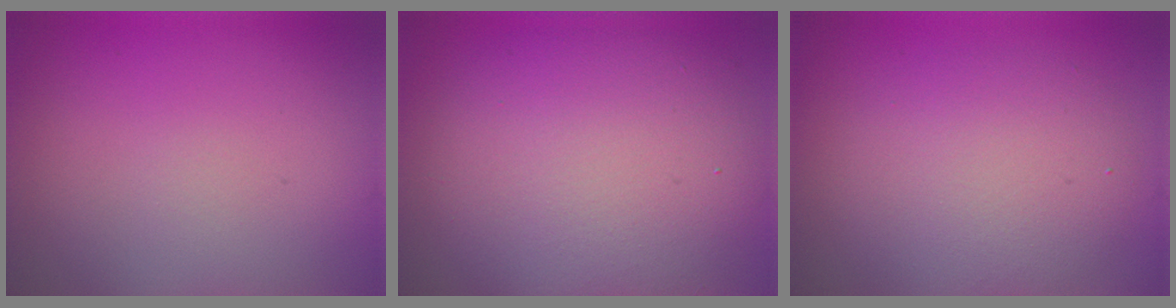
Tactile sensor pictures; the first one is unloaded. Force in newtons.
{"total": 10.4, "press": 10.4, "slide": 0.6}
{"total": 5.1, "press": 5.1, "slide": 0.5}